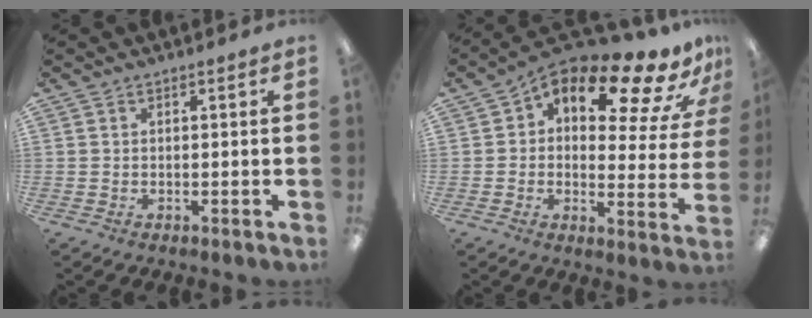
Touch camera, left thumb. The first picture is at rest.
{"total": 16.9, "force": [11.4, 6.5, 10.7], "torque": [-0.166, -0.083, 0.188]}